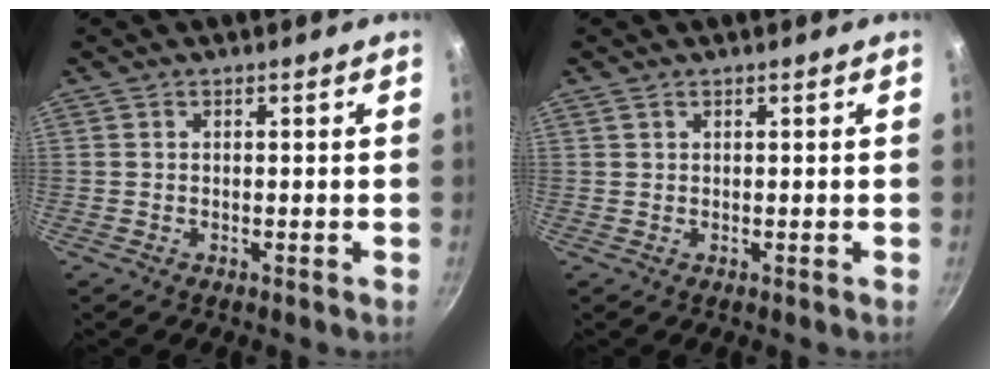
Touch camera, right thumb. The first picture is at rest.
{"total": 0.7, "force": [0.5, 0.4, 0.3], "torque": [-0.005, 0.000, 0.009]}